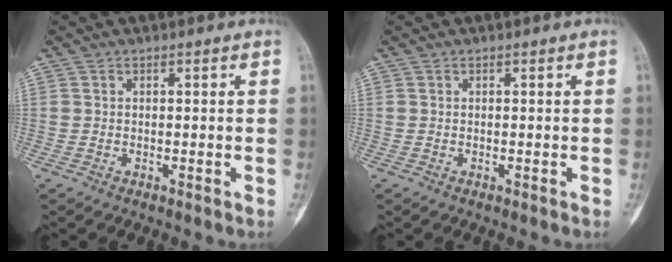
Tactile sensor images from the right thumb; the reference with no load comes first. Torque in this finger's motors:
{"motor_torque": [0.00, 0.00, 0.05, -0.05, 0.00]}